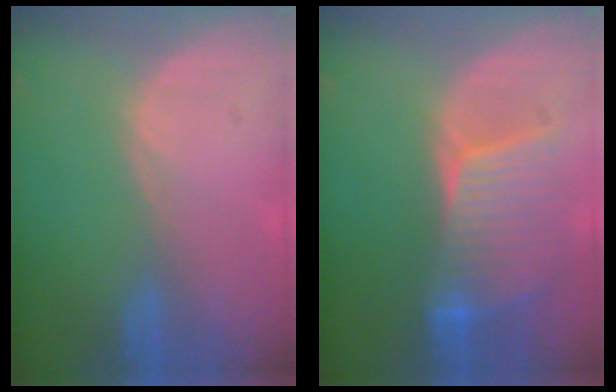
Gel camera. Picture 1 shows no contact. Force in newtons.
{"total": 8.1, "press": 7.8, "slide": 2.3}